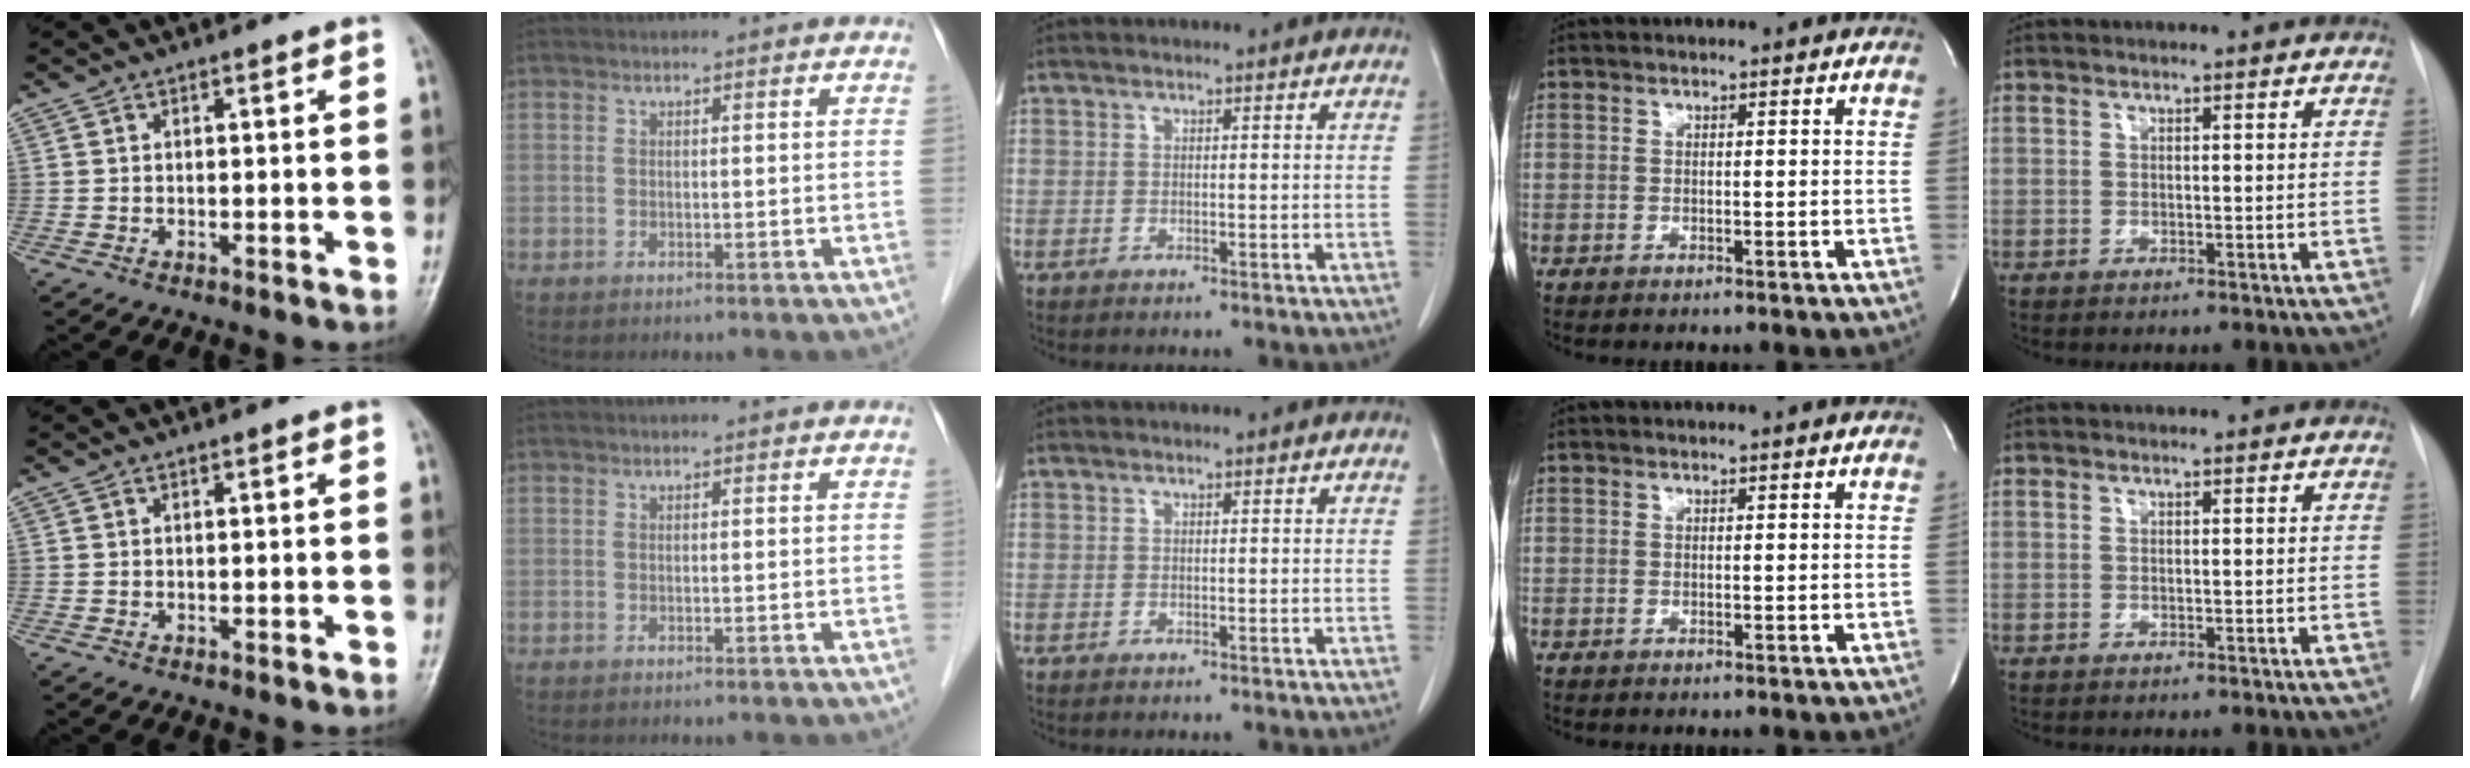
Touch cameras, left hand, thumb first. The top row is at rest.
{}